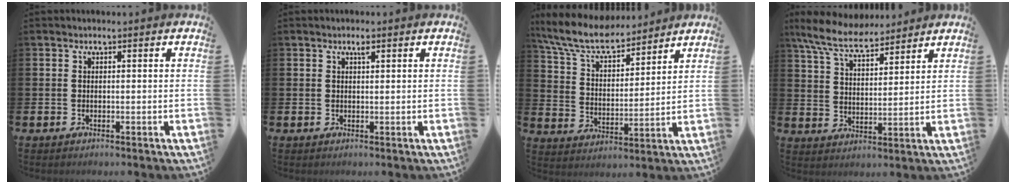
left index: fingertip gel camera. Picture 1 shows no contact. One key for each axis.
{"total": 1.2, "fx": 0.8, "fy": 0.3, "fz": 0.8, "tx": -0.004, "ty": -0.004, "tz": 0.011}
{"total": 8.6, "fx": 7.8, "fy": 2.2, "fz": 2.9, "tx": -0.098, "ty": -0.042, "tz": 0.142}
{"total": 8.3, "fx": 7.5, "fy": 2.0, "fz": 3.0, "tx": -0.090, "ty": -0.030, "tz": 0.138}